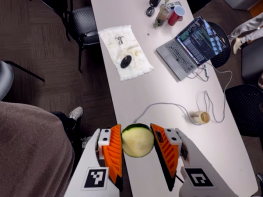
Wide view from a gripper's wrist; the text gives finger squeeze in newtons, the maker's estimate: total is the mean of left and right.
{"total": 9.3, "left": 9.2, "right": 9.4}